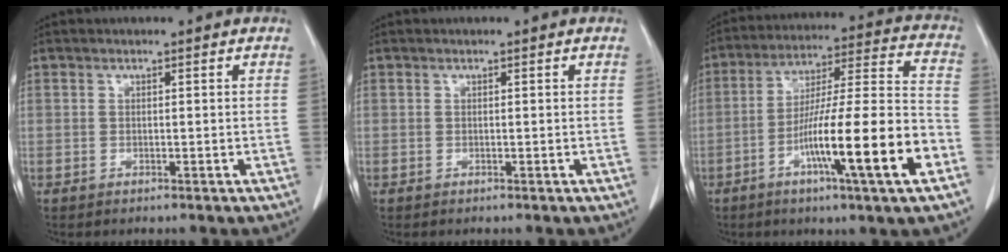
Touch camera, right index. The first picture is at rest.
{"total": 0.0}
{"total": 18.7, "force": [-7.4, 0.2, 17.2], "torque": [-0.281, -0.007, -0.119]}